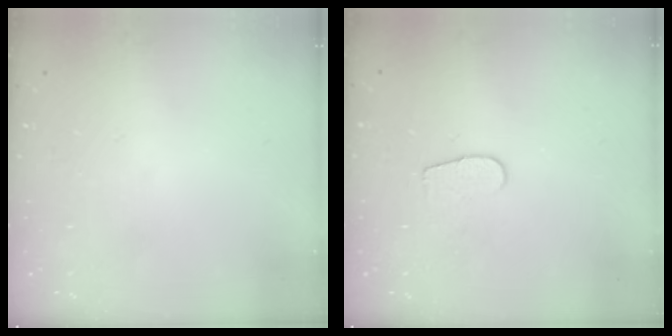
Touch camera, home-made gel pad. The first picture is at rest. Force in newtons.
{"total": 6.3, "press": 6.3, "slide": 0.6}